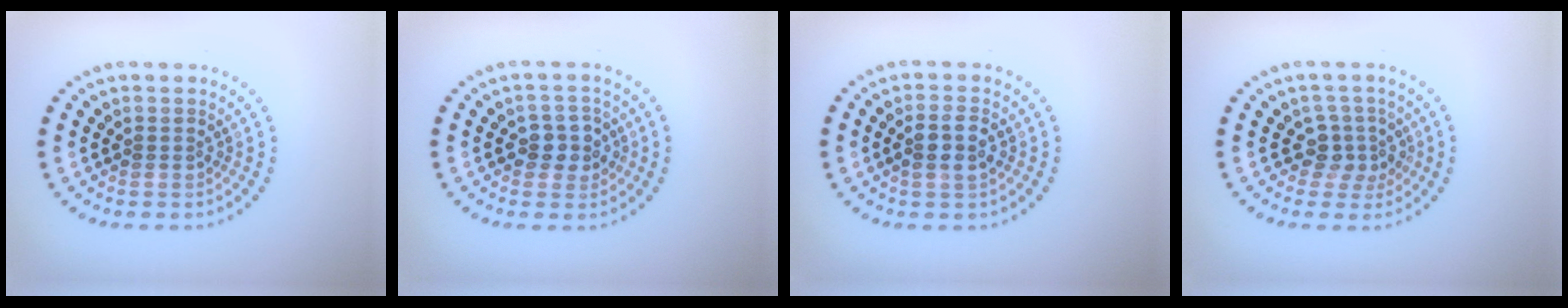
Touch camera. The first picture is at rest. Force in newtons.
{"total": 2.5, "press": 2.4, "slide": 0.6}
{"total": 2.5, "press": 2.4, "slide": 0.7}
{"total": 2.5, "press": 2.0, "slide": 1.5}